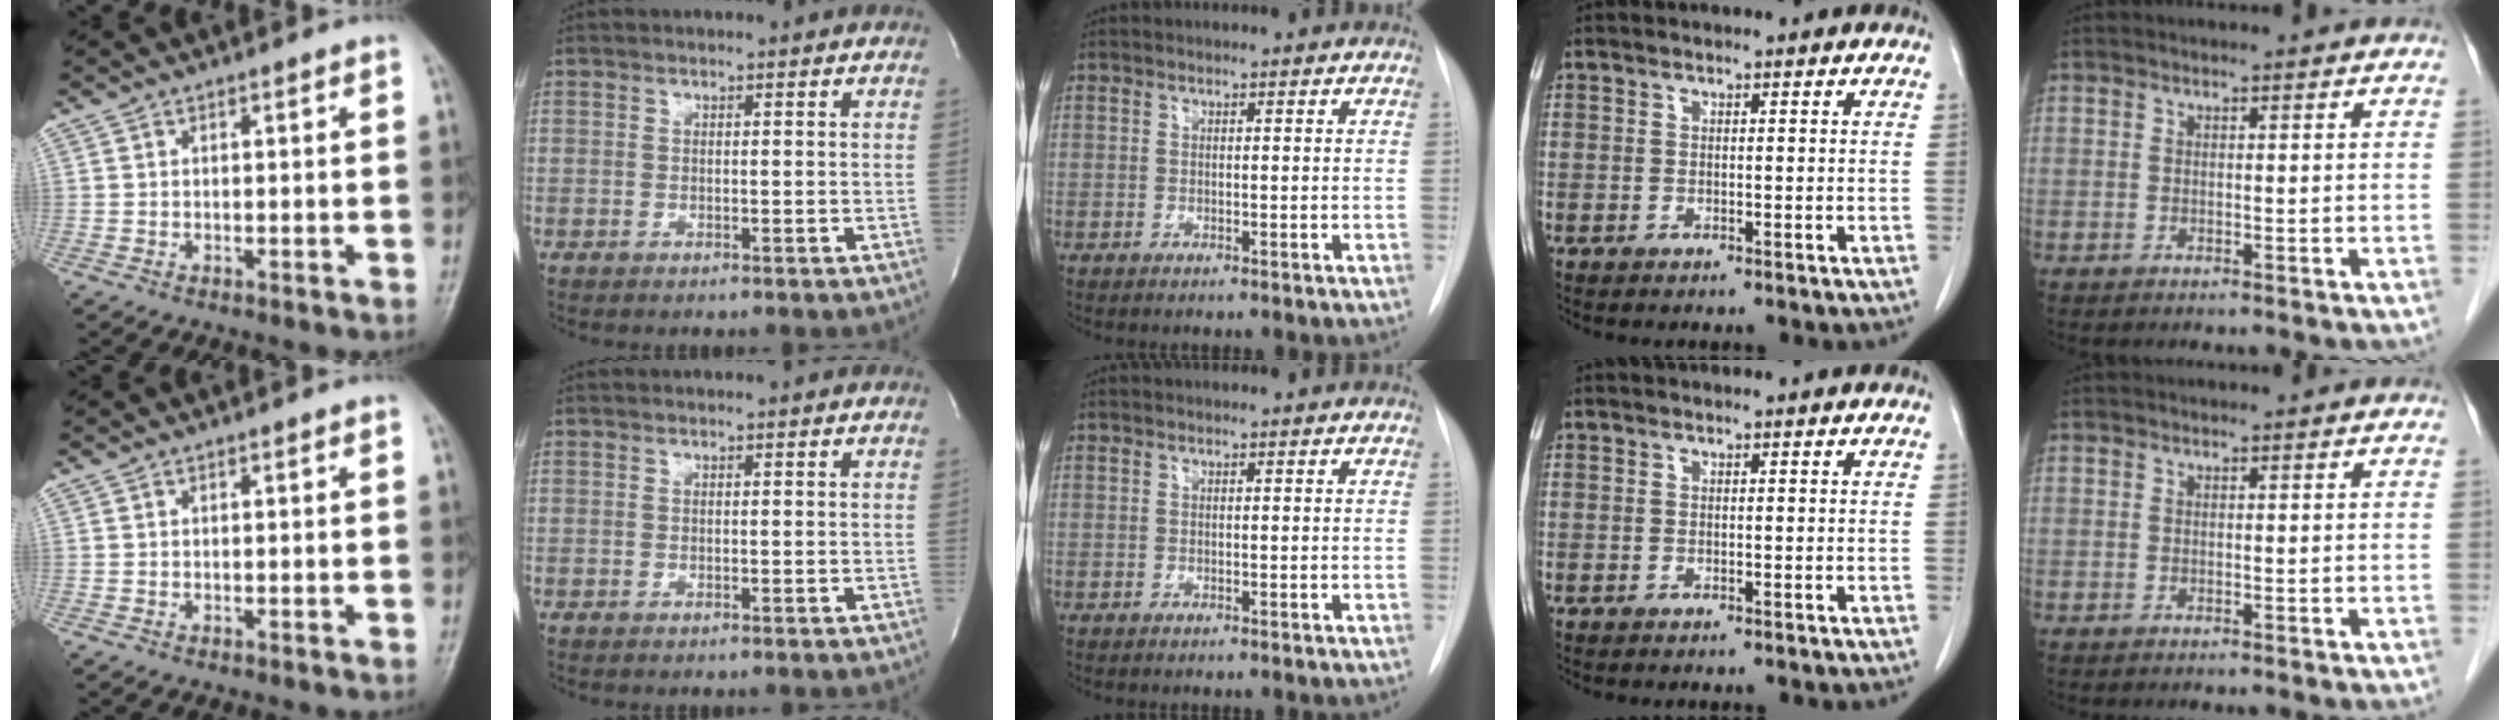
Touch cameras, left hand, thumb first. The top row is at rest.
{}